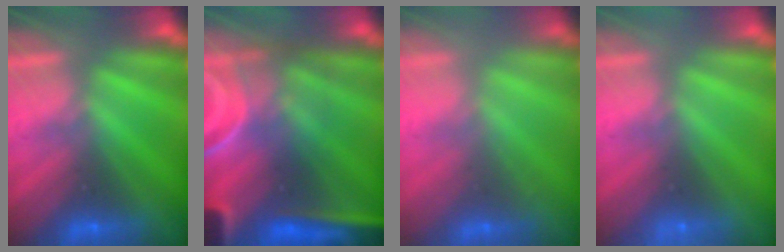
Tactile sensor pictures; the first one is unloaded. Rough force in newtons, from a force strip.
{"total": 9.6}
{"total": 2.2}
{"total": 2.3}